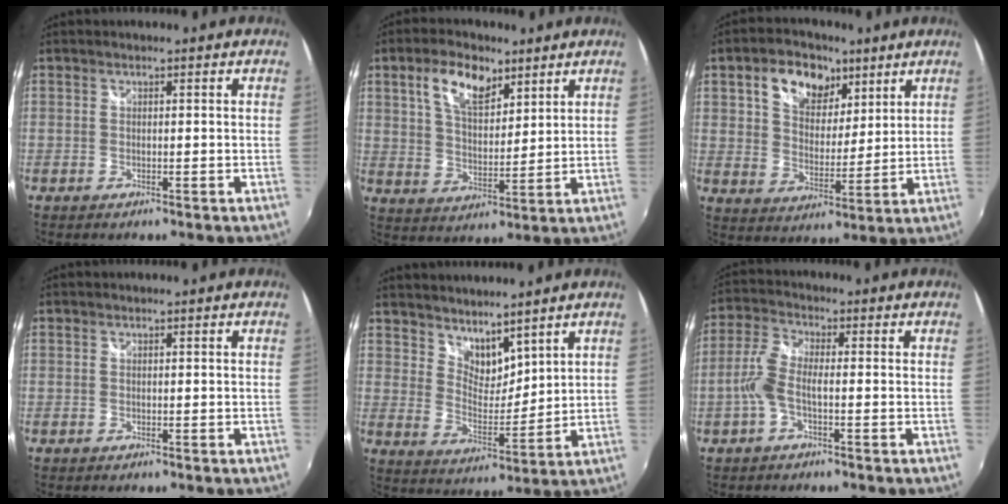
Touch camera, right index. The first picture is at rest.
{"total": 9.4, "force": [5.4, 4.5, 6.3], "torque": [-0.115, 0.012, 0.097]}
{"total": 11.6, "force": [6.2, 7.4, 6.4], "torque": [-0.116, 0.022, 0.105]}
{"total": 0.0}
{"total": 8.1, "force": [6.9, 2.9, 2.9], "torque": [-0.039, -0.001, 0.130]}
{"total": 5.5, "force": [-1.6, 1.7, 5.0], "torque": [-0.117, 0.009, -0.035]}